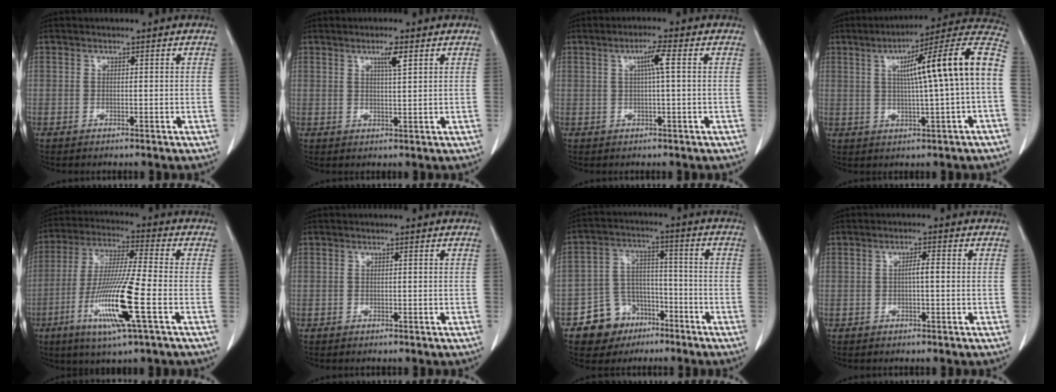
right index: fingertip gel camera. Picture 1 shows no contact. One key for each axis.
{"total": 2.9, "fx": 1.5, "fy": 0.2, "fz": 2.4, "tx": -0.043, "ty": -0.001, "tz": 0.026}
{"total": 3.3, "fx": 0.7, "fy": -0.3, "fz": 3.2, "tx": -0.058, "ty": 0.004, "tz": 0.011}
{"total": 16.5, "fx": 1.7, "fy": -0.2, "fz": 16.4, "tx": -0.231, "ty": 0.033, "tz": 0.020}
{"total": 14.6, "fx": -5.1, "fy": 0.0, "fz": 13.7, "tx": -0.277, "ty": -0.023, "tz": -0.098}
{"total": 0.0}
{"total": 9.0, "fx": -5.2, "fy": 7.0, "fz": 2.1, "tx": -0.038, "ty": 0.022, "tz": -0.079}
{"total": 2.0, "fx": -0.1, "fy": 0.2, "fz": 2.0, "tx": -0.033, "ty": 0.004, "tz": -0.002}